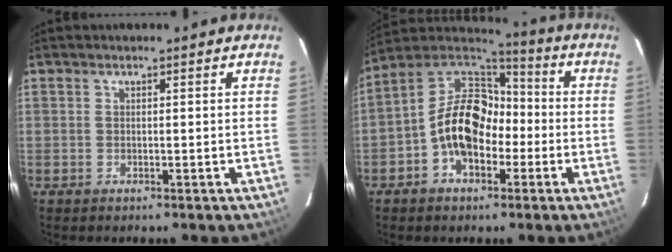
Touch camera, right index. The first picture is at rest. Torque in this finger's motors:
{"motor_torque": [0.44, -0.02, 0.77, 0.16]}